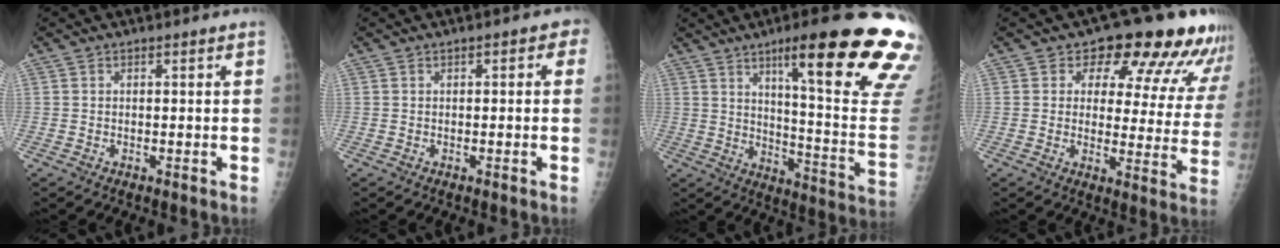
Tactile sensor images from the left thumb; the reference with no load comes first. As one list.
[{"total": 2.2, "force": [0.3, 1.3, 1.8], "torque": [-0.006, 0.005, -0.005]}, {"total": 26.5, "force": [14.7, 3.5, 21.8], "torque": [-0.237, -0.056, 0.208]}, {"total": 16.4, "force": [11.5, 7.8, 8.7], "torque": [-0.050, -0.057, 0.123]}]